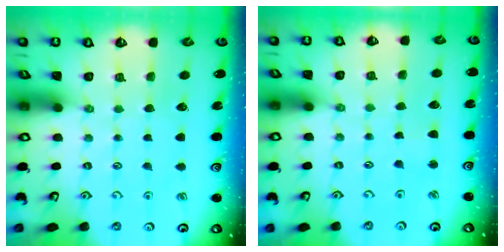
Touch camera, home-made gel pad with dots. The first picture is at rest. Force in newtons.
{"total": 1.6, "press": 1.5, "slide": 0.2}